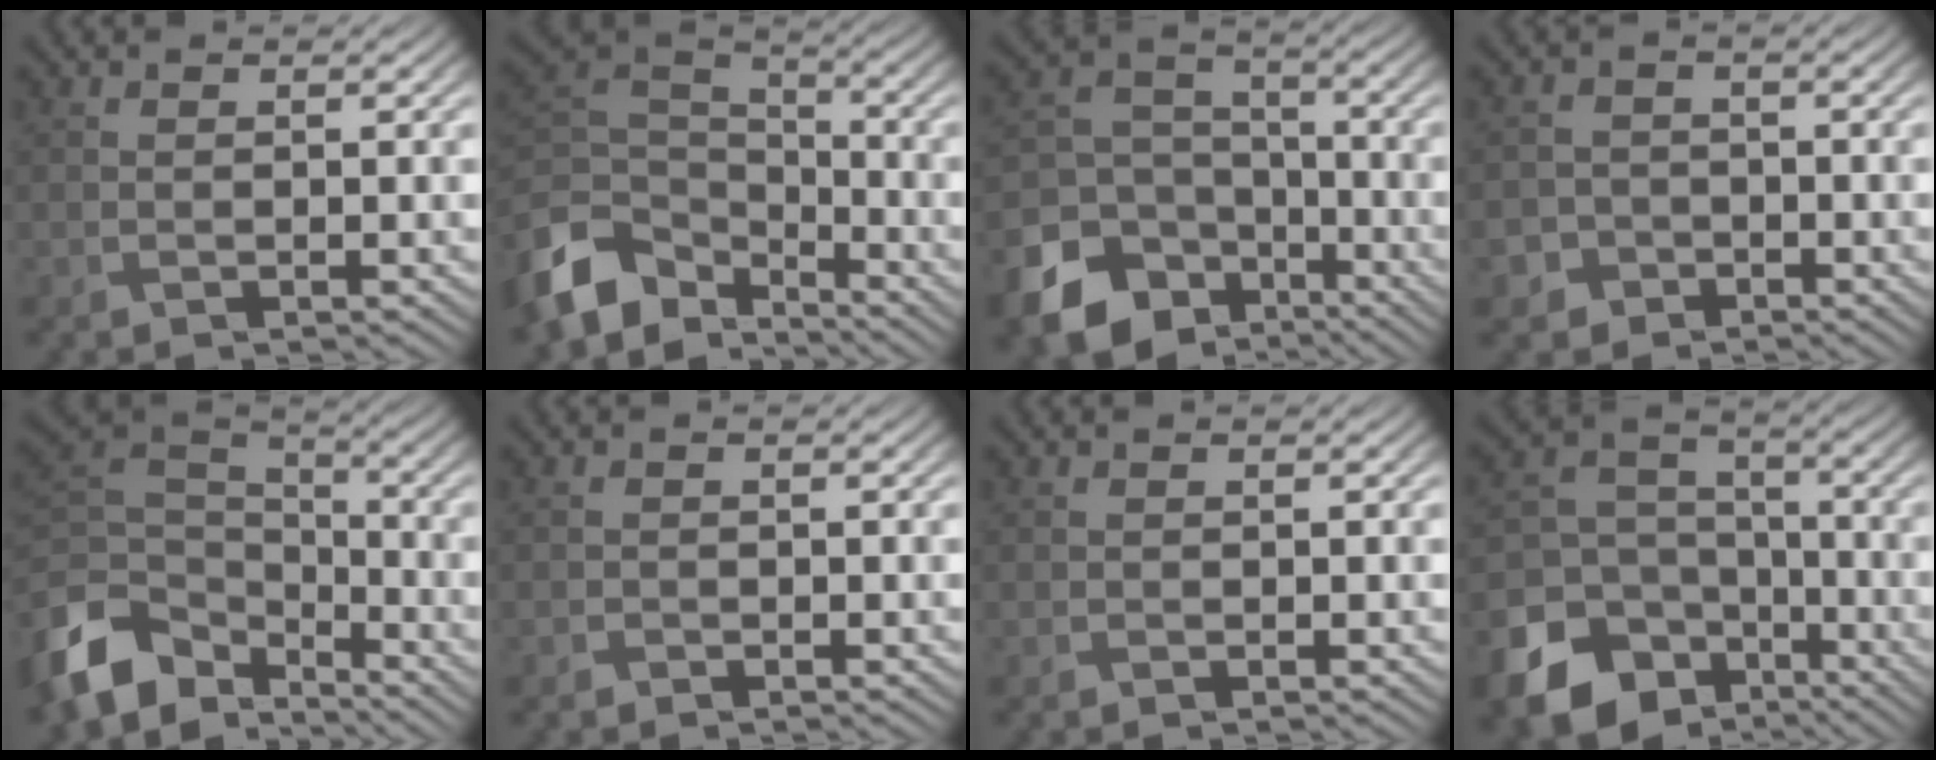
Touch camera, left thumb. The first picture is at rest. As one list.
[{"total": 10.2, "force": [-6.1, 6.5, 5.0], "torque": [-0.142, -0.009, -0.128]}, {"total": 14.5, "force": [-8.6, 10.0, 5.9], "torque": [-0.178, -0.051, -0.139]}, {"total": 2.9, "force": [-1.7, 2.3, 0.4], "torque": [0.000, -0.002, -0.039]}, {"total": 11.1, "force": [-6.0, 7.4, 5.7], "torque": [-0.164, -0.011, -0.120]}, {"total": 0.7, "force": [-0.6, 0.4, 0.0], "torque": [0.002, -0.003, -0.012]}, {"total": 0.0}, {"total": 15.9, "force": [-9.1, 11.6, 6.1], "torque": [-0.186, -0.063, -0.144]}]